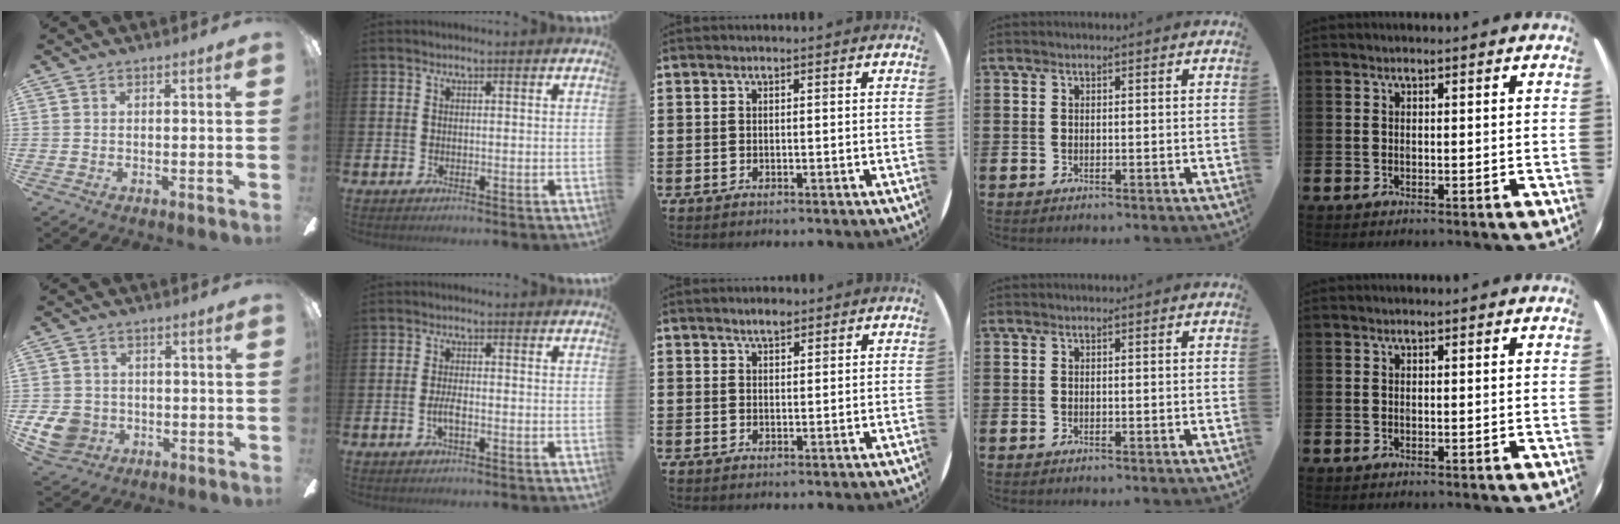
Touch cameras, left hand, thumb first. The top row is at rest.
{"thumb": {"total": 8.3, "force": [-2.4, 7.2, 3.4], "torque": [-0.082, 0.017, -0.045]}, "index": {"total": 2.2, "force": [-0.7, 0.7, 2.0], "torque": [-0.032, 0.001, -0.014]}, "middle": {"total": 2.2, "force": [1.9, 0.7, 0.8], "torque": [-0.010, -0.001, 0.034]}}